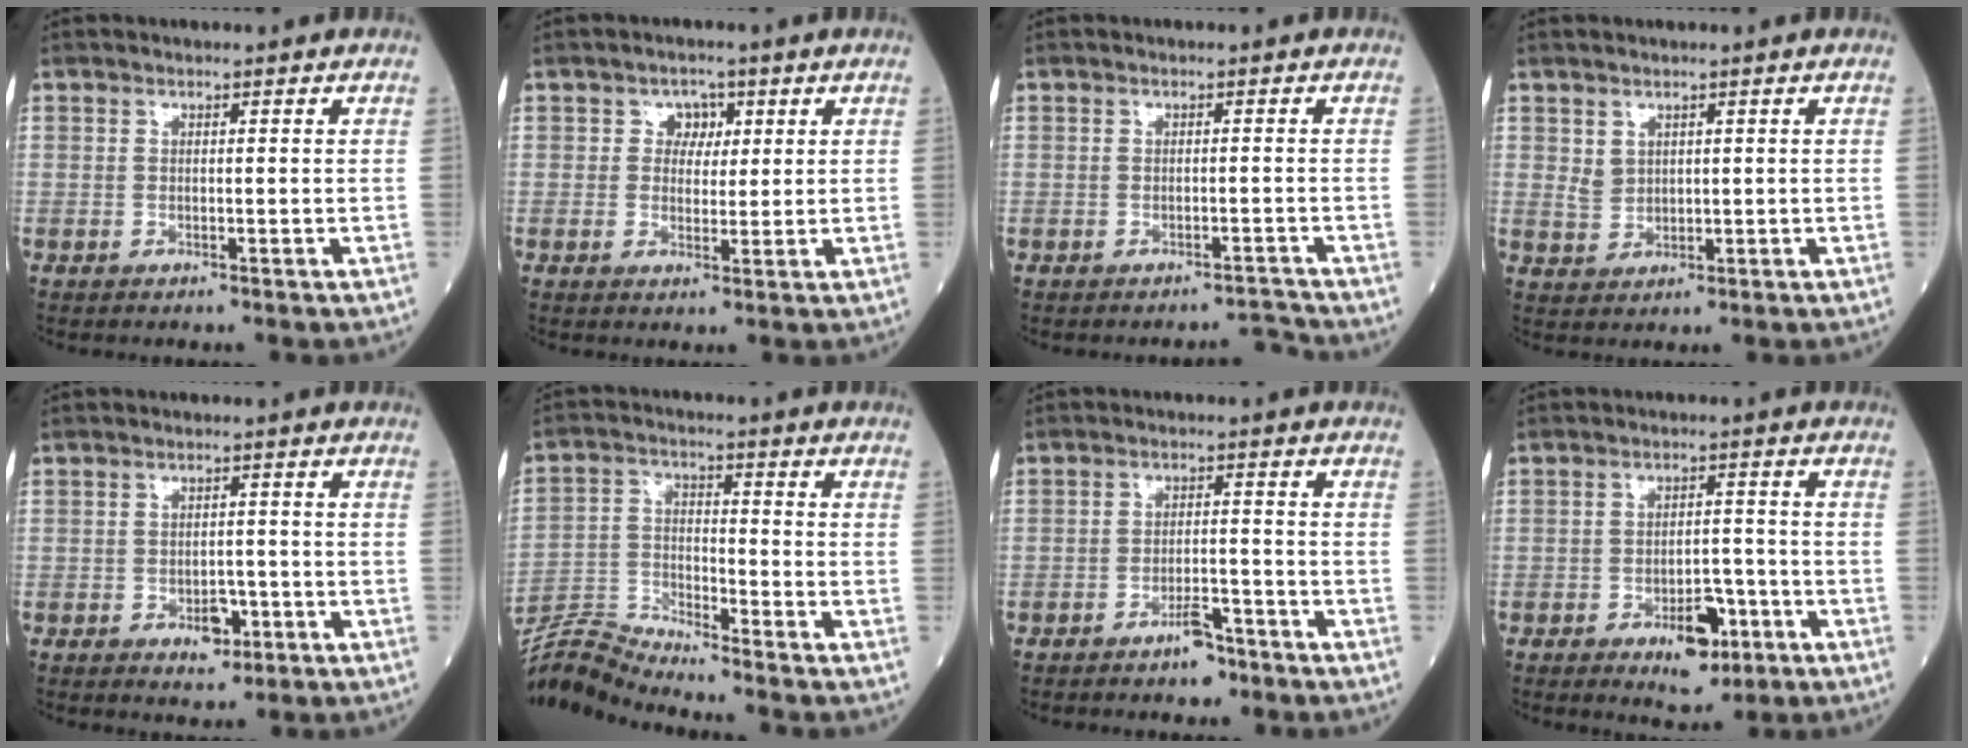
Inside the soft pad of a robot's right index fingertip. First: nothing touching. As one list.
[{"total": 3.1, "force": [1.1, 2.5, 1.4], "torque": [-0.013, 0.004, 0.013]}, {"total": 1.7, "force": [-1.6, -0.3, -0.4], "torque": [0.012, -0.005, -0.019]}, {"total": 2.4, "force": [1.1, 1.9, 0.8], "torque": [-0.021, 0.000, 0.030]}, {"total": 3.1, "force": [-1.4, 1.9, 2.0], "torque": [-0.024, 0.005, -0.012]}, {"total": 7.6, "force": [-7.2, -2.2, -0.4], "torque": [-0.011, 0.005, -0.141]}, {"total": 3.7, "force": [-2.9, 1.2, 2.0], "torque": [-0.034, 0.004, -0.045]}, {"total": 6.3, "force": [-3.2, 3.0, 4.5], "torque": [-0.062, 0.002, -0.042]}]